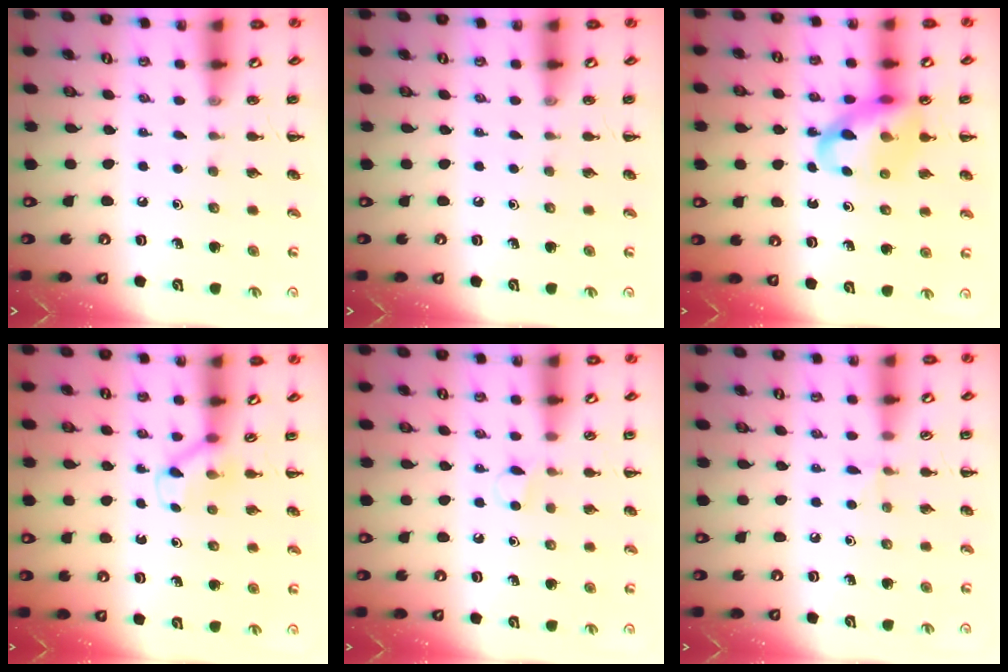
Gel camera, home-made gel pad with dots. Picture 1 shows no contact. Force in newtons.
{"total": 0.0}
{"total": 11.9, "press": 11.5, "slide": 3.3}
{"total": 3.1, "press": 2.9, "slide": 1.2}
{"total": 3.2, "press": 3.0, "slide": 1.1}
{"total": 3.3, "press": 3.1, "slide": 1.2}